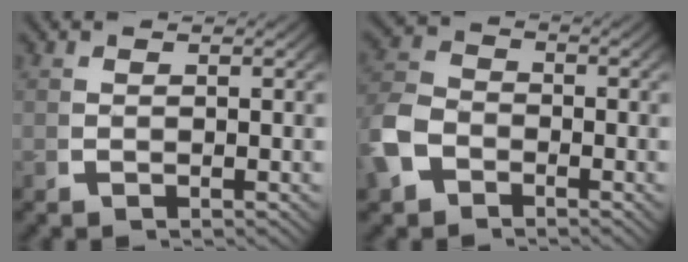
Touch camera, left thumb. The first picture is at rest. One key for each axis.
{"total": 5.8, "fx": -1.9, "fy": 4.6, "fz": 3.0, "tx": -0.084, "ty": -0.016, "tz": -0.029}